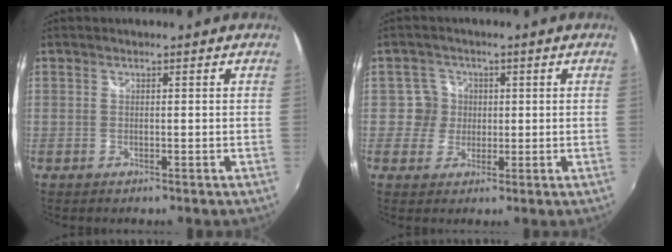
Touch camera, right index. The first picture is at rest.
{"total": 4.1, "force": [0.4, 4.1, 0.0], "torque": [0.012, 0.011, 0.001]}